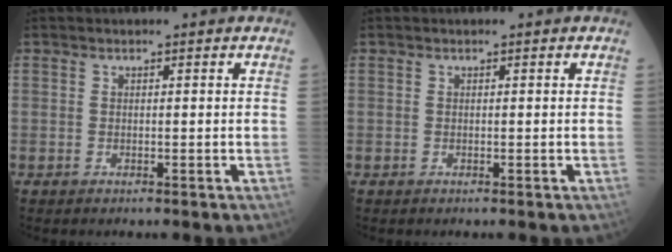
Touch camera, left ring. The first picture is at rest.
{"total": 0.0}